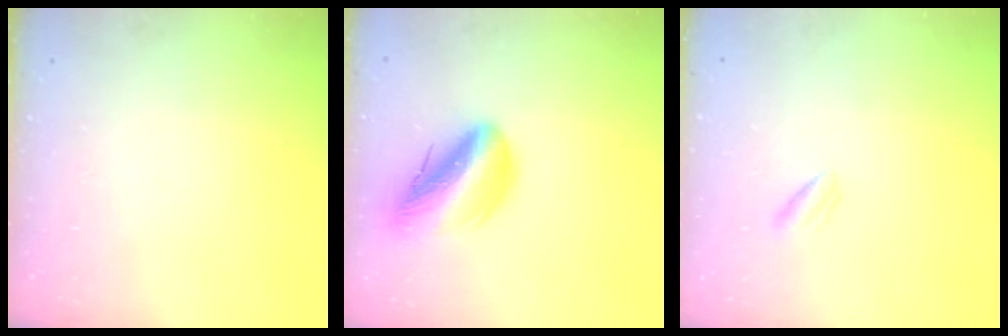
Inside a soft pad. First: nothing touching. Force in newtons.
{"total": 15.5, "press": 14.9, "slide": 4.3}
{"total": 0.8, "press": 0.4, "slide": 0.7}